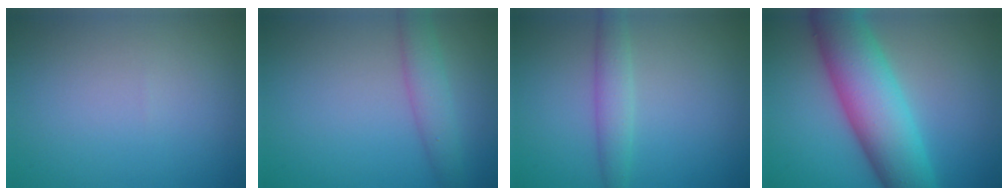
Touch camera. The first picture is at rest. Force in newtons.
{"total": 2.7, "press": 2.7, "slide": 0.1}
{"total": 2.4, "press": 2.4, "slide": 0.1}
{"total": 9.7, "press": 9.7, "slide": 0.2}